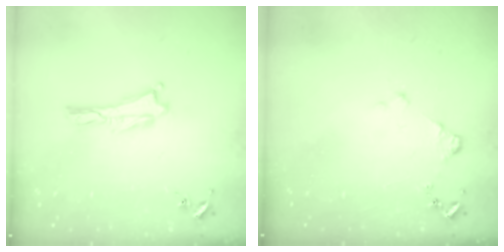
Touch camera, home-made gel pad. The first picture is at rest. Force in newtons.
{"total": 1.2, "press": 1.2, "slide": 0.2}